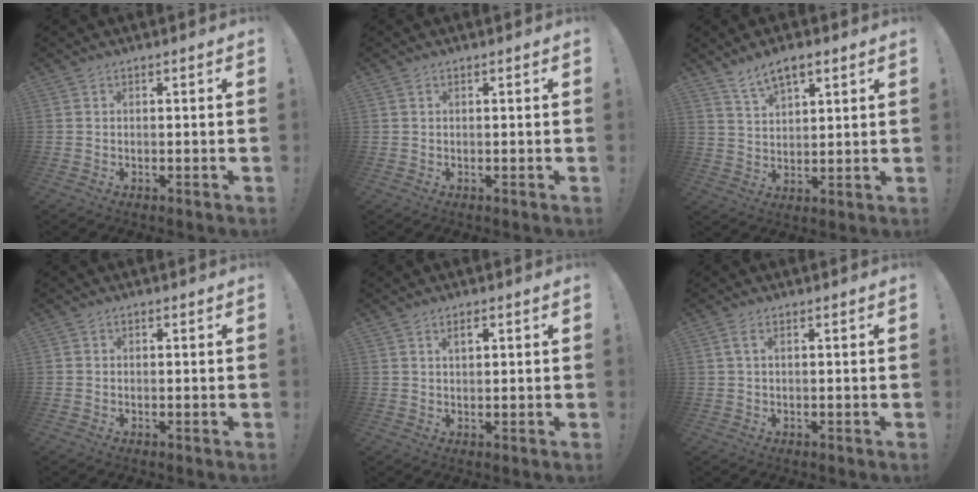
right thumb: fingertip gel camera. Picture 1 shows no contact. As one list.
[{"total": 0.5, "force": [0.3, 0.2, 0.3], "torque": [-0.013, 0.004, 0.007]}, {"total": 7.3, "force": [4.9, 3.3, 4.3], "torque": [-0.076, -0.017, 0.092]}, {"total": 0.7, "force": [-0.2, 0.6, 0.2], "torque": [-0.011, 0.006, -0.002]}, {"total": 2.6, "force": [1.4, 0.8, 2.1], "torque": [-0.019, -0.006, 0.020]}, {"total": 2.1, "force": [0.6, 0.5, 1.9], "torque": [-0.045, 0.005, 0.013]}]